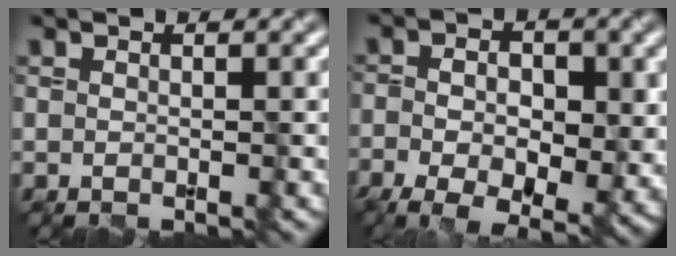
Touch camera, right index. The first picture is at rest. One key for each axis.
{"total": 7.8, "fx": -2.2, "fy": 3.9, "fz": 6.3, "tx": -0.086, "ty": -0.003, "tz": -0.029}